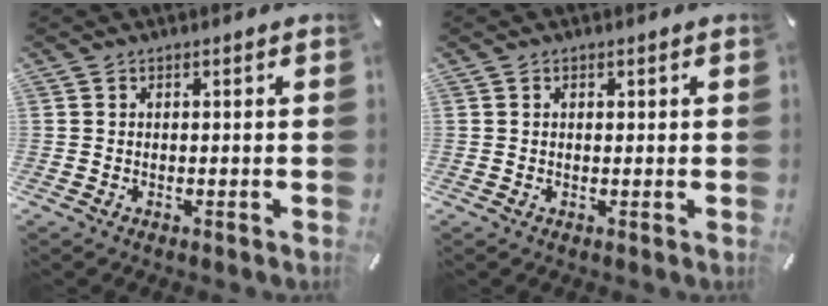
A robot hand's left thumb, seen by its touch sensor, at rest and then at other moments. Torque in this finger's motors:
{"motor_torque": [-0.08, -0.53, 0.01, 0.19, -0.03]}